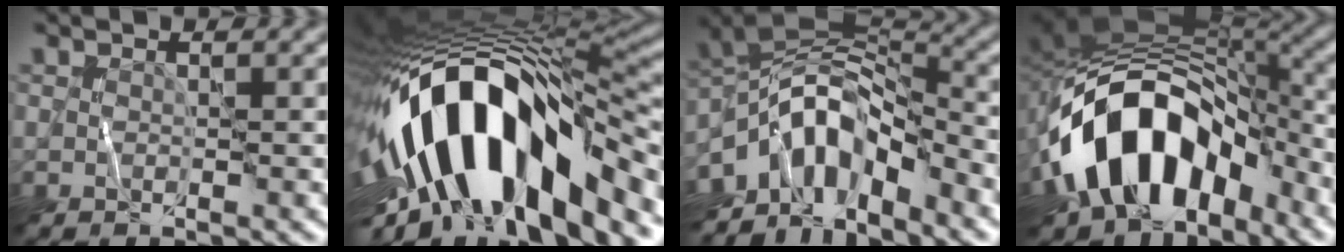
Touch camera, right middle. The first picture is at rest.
{"total": 16.3, "force": [-4.1, 7.0, 14.2], "torque": [-0.238, 0.019, -0.072]}
{"total": 10.1, "force": [-5.0, 5.0, 7.3], "torque": [-0.114, 0.008, -0.104]}
{"total": 13.4, "force": [-5.6, 8.6, 8.5], "torque": [-0.132, 0.004, -0.098]}